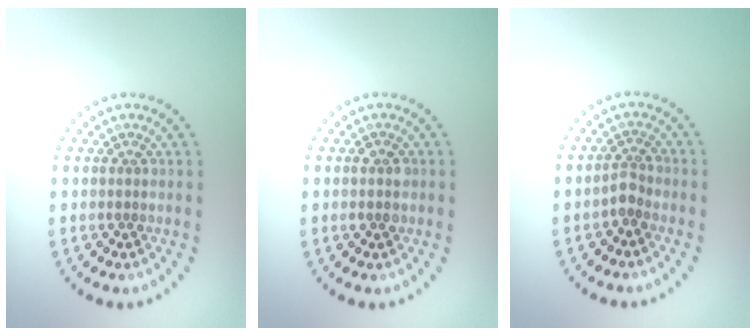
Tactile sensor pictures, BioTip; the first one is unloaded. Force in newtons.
{"total": 1.3, "press": 1.3, "slide": 0.1}
{"total": 1.6, "press": 1.2, "slide": 1.0}